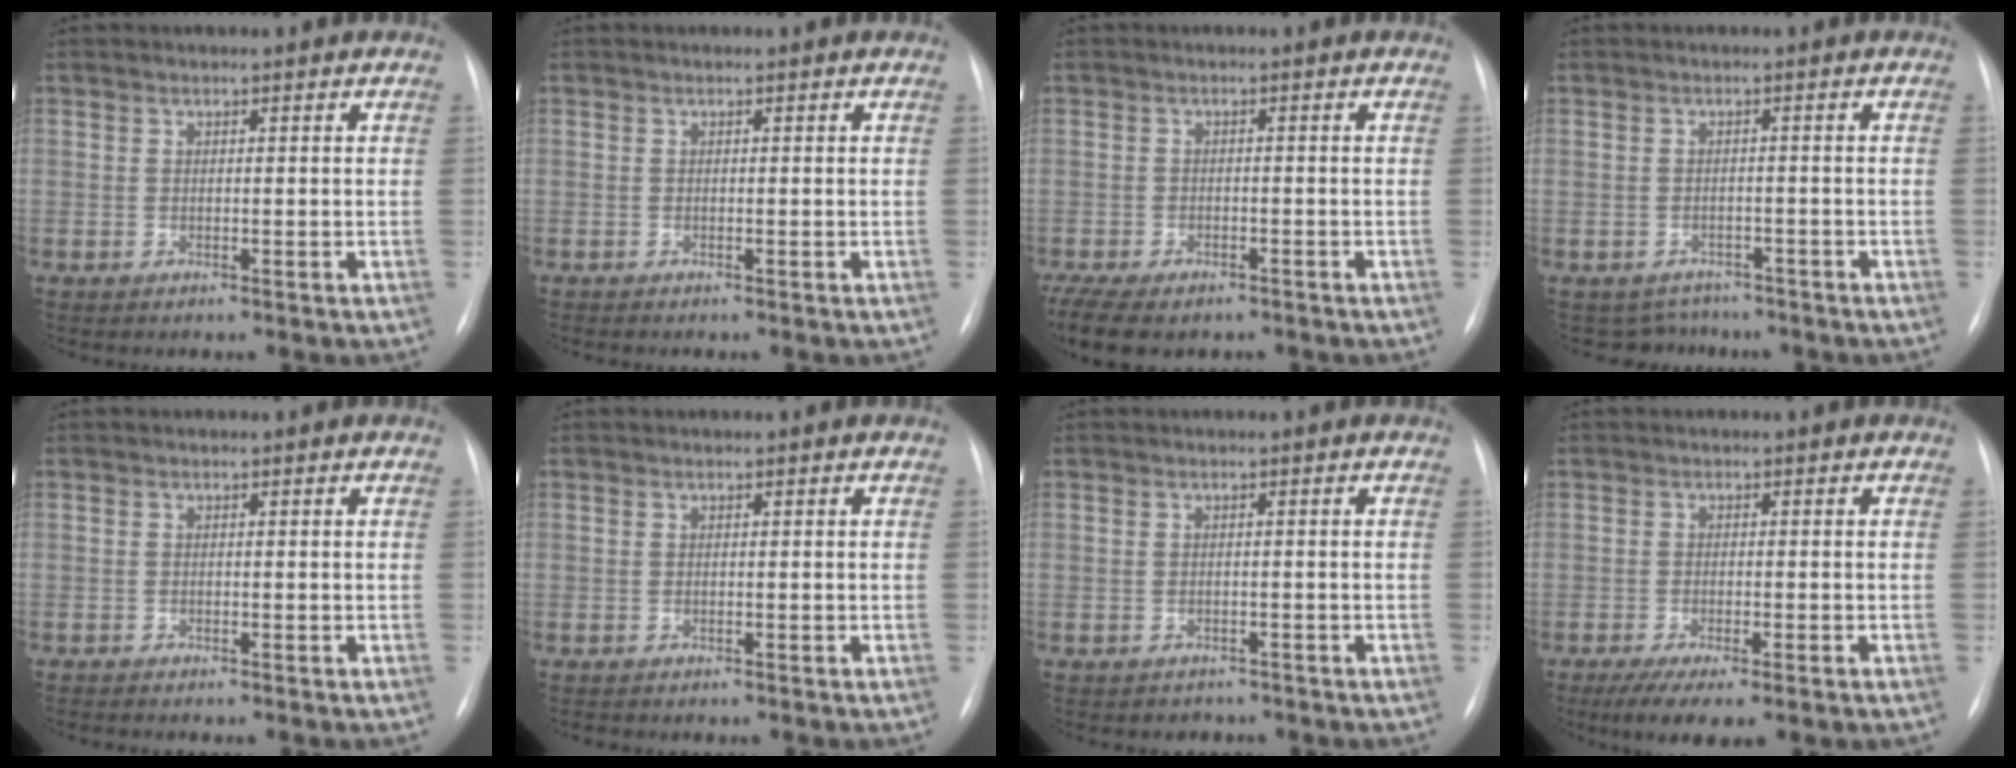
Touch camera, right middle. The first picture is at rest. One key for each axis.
{"total": 0.0}
{"total": 13.5, "fx": -9.5, "fy": 6.8, "fz": 6.8, "tx": -0.173, "ty": -0.018, "tz": -0.130}
{"total": 3.9, "fx": -3.4, "fy": 1.9, "fz": -0.8, "tx": 0.009, "ty": 0.010, "tz": -0.049}
{"total": 0.5, "fx": -0.5, "fy": -0.1, "fz": 0.1, "tx": -0.005, "ty": -0.003, "tz": -0.010}
{"total": 0.0}
{"total": 1.7, "fx": -1.3, "fy": 1.0, "fz": -0.3, "tx": -0.004, "ty": 0.003, "tz": -0.019}
{"total": 6.8, "fx": -4.1, "fy": 1.5, "fz": 5.2, "tx": -0.082, "ty": -0.018, "tz": -0.062}